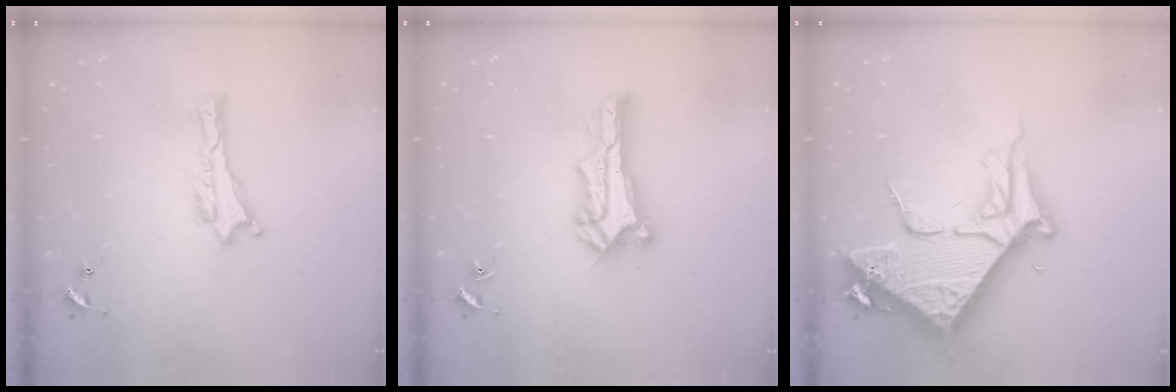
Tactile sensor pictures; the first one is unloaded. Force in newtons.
{"total": 2.7, "press": 2.7, "slide": 0.3}
{"total": 10.4, "press": 10.3, "slide": 1.2}